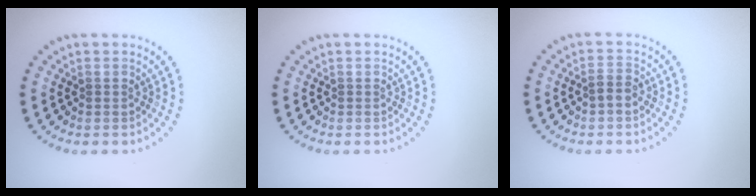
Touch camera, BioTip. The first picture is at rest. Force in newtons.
{"total": 0.0}
{"total": 1.1, "press": 1.0, "slide": 0.5}